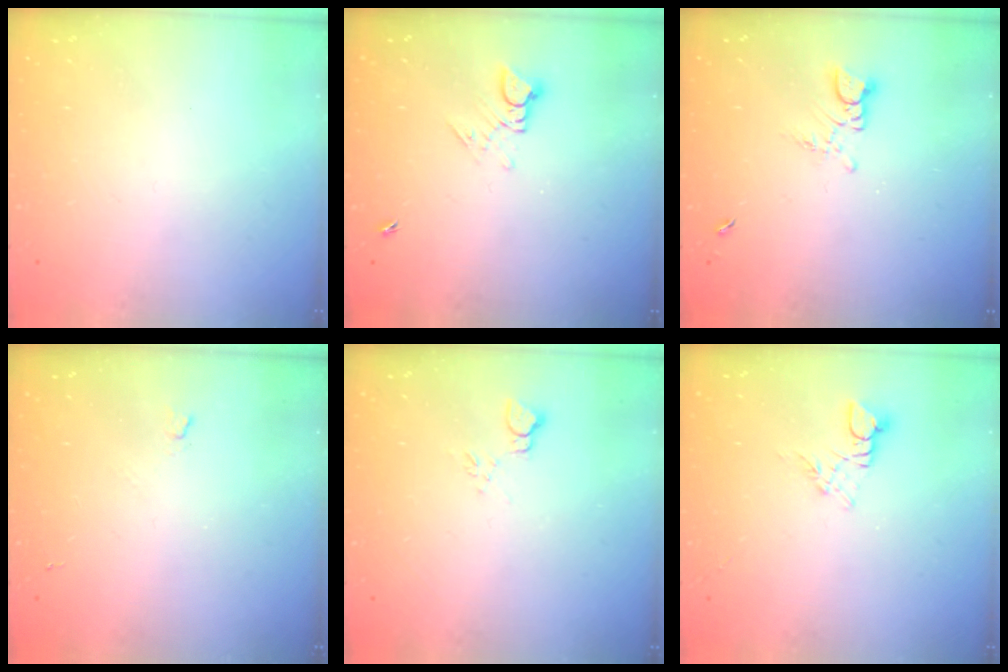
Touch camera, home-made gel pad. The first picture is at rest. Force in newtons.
{"total": 3.4, "press": 3.4, "slide": 0.5}
{"total": 2.7, "press": 2.7, "slide": 0.2}
{"total": 5.0, "press": 4.9, "slide": 0.8}
{"total": 5.4, "press": 5.4, "slide": 0.7}
{"total": 3.8, "press": 3.8, "slide": 0.5}